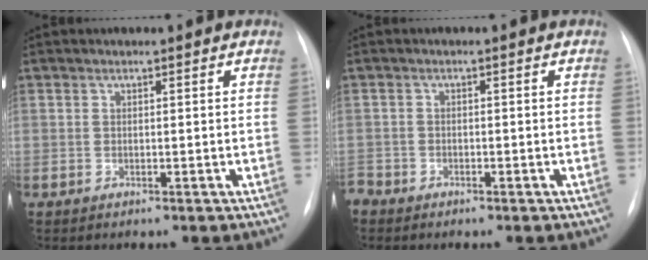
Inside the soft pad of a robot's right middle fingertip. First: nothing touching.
{"total": 2.4, "force": [-1.8, 1.5, 0.3], "torque": [-0.007, 0.002, -0.033]}